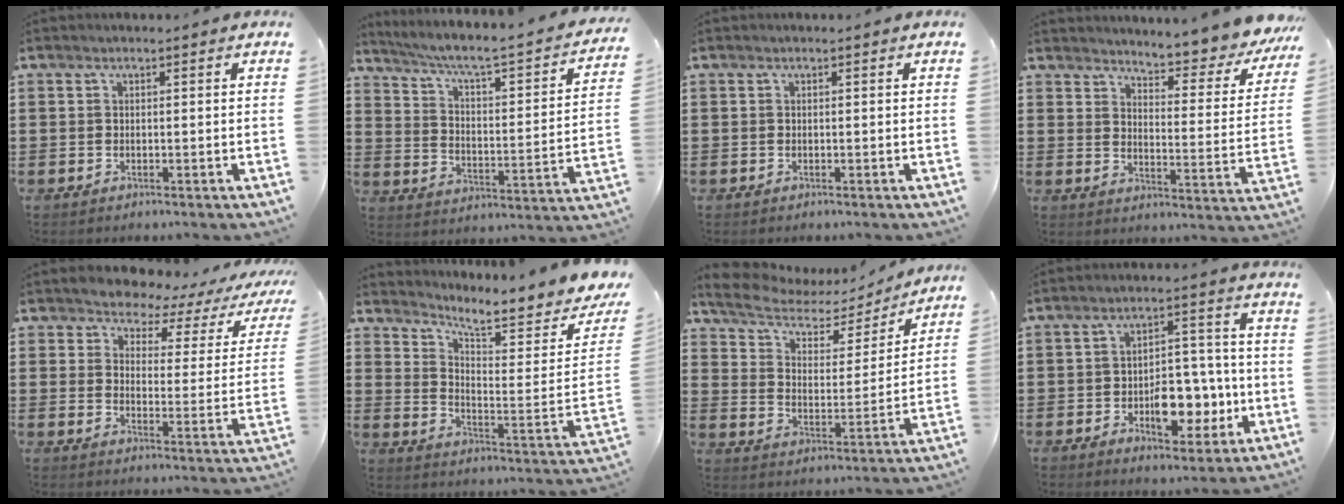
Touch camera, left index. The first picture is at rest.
{"total": 4.1, "force": [2.7, 0.5, 3.1], "torque": [-0.076, -0.032, 0.032]}
{"total": 0.0}
{"total": 5.4, "force": [5.2, -0.5, 1.5], "torque": [-0.033, -0.055, 0.081]}
{"total": 3.8, "force": [3.4, 1.5, 0.9], "torque": [-0.034, -0.027, 0.051]}
{"total": 6.2, "force": [5.4, 0.5, 3.0], "torque": [-0.071, -0.050, 0.084]}
{"total": 5.9, "force": [4.9, 2.3, 2.4], "torque": [-0.074, -0.026, 0.080]}
{"total": 8.9, "force": [-2.7, 5.1, 6.8], "torque": [-0.098, 0.012, -0.044]}